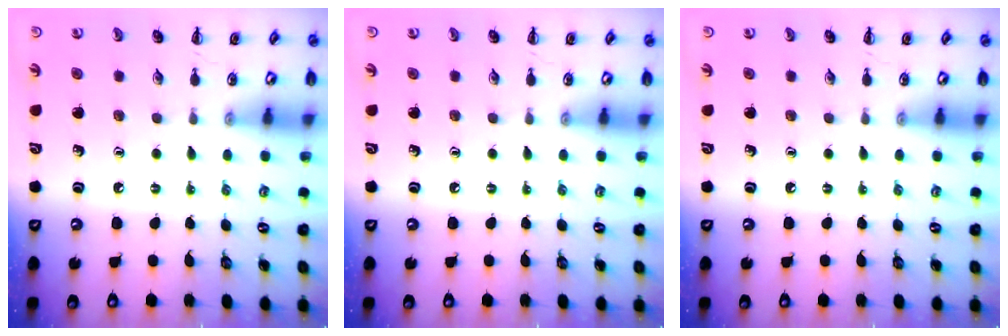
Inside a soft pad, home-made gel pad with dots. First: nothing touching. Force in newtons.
{"total": 0.0}
{"total": 0.0}